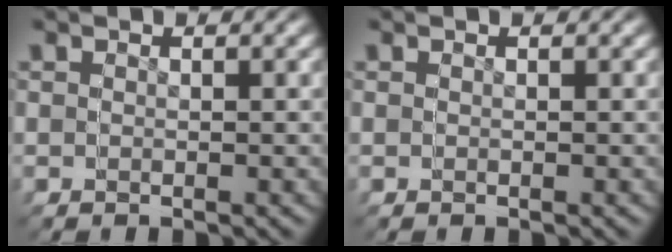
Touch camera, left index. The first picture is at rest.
{"total": 0.0}